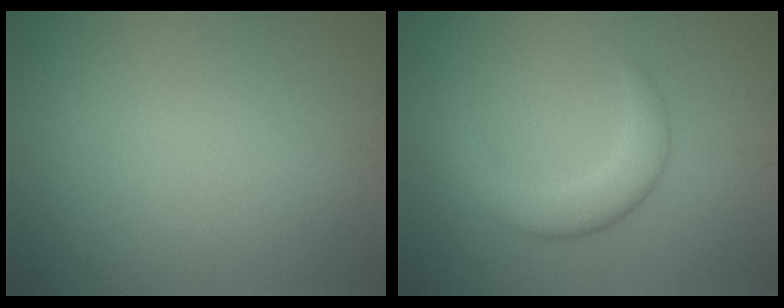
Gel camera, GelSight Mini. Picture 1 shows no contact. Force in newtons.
{"total": 3.8, "press": 3.8, "slide": 0.1}